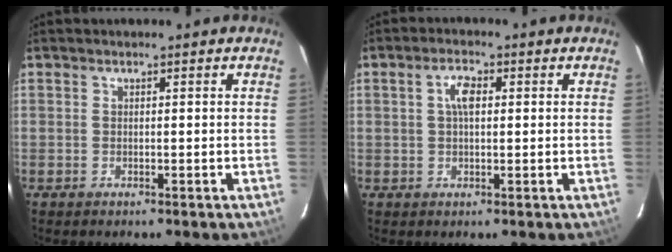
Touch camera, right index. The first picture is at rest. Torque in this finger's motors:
{"motor_torque": [0.31, 0.22, 0.13, 0.07]}